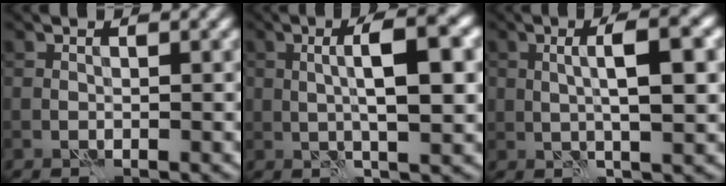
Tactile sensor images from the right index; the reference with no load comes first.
{"total": 6.3, "force": [0.8, 1.5, 6.1], "torque": [-0.102, 0.008, 0.010]}
{"total": 5.1, "force": [0.6, 1.2, 5.0], "torque": [-0.085, 0.008, 0.009]}